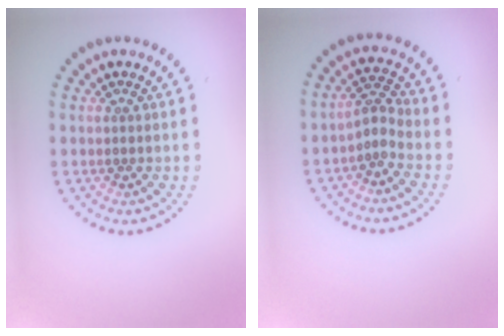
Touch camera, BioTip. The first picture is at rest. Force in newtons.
{"total": 2.0, "press": 1.5, "slide": 1.4}